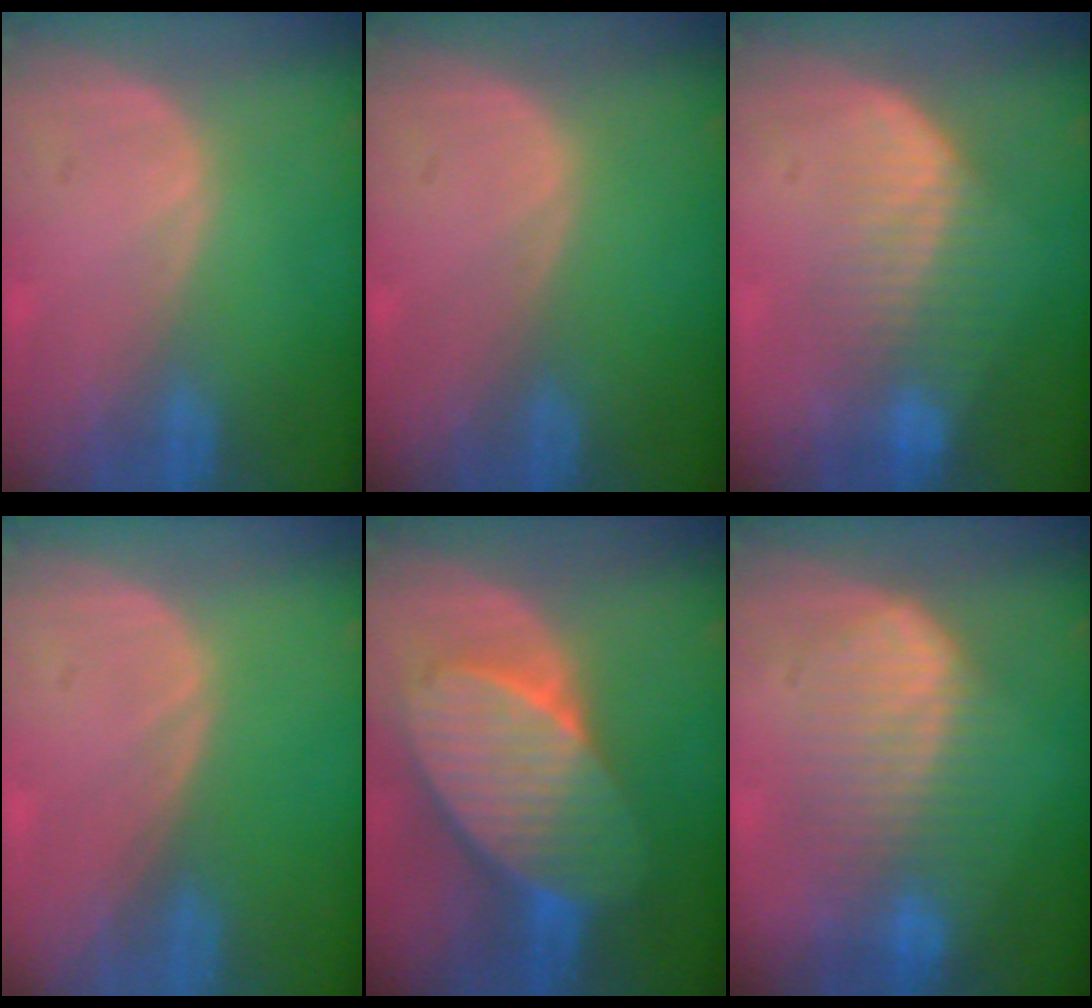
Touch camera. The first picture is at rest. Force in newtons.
{"total": 0.0}
{"total": 7.6, "press": 6.7, "slide": 3.5}
{"total": 0.0}
{"total": 10.6, "press": 10.5, "slide": 0.8}
{"total": 8.1, "press": 8.1, "slide": 0.1}